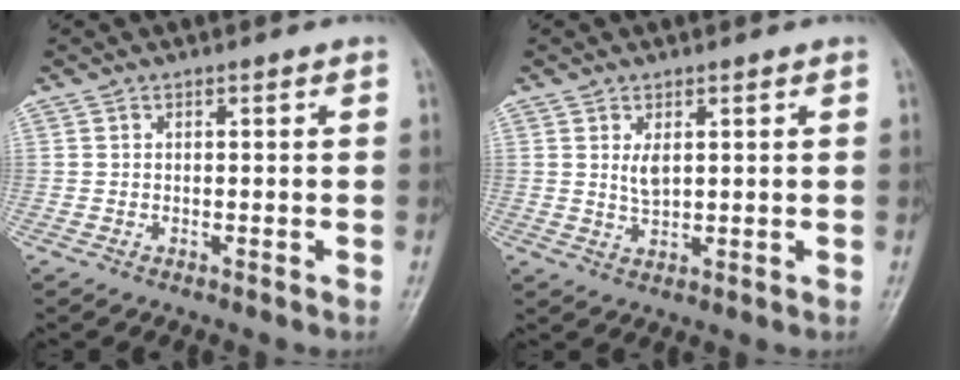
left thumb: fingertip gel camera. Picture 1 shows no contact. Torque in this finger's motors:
{"motor_torque": [-0.17, 0.18, 0.06, -0.04, 0.00]}